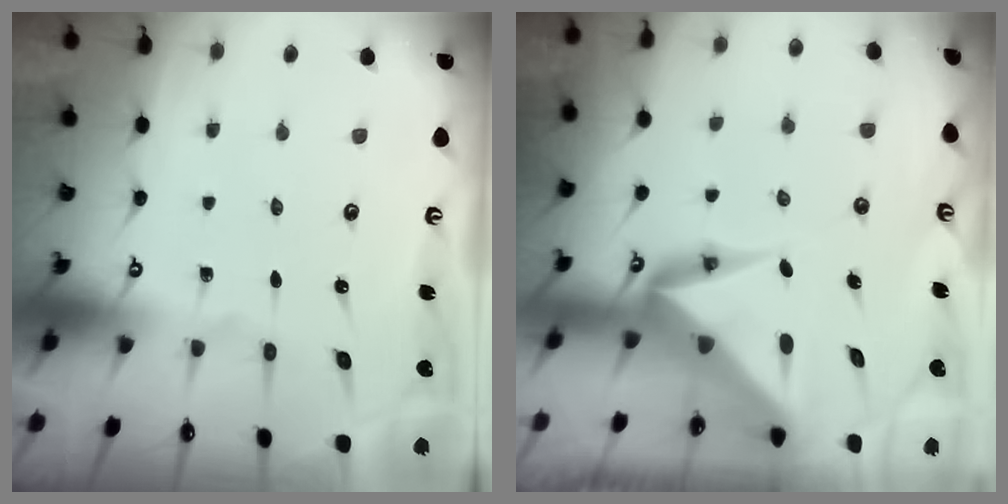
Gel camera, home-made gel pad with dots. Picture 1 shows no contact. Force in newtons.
{"total": 8.7, "press": 8.6, "slide": 0.5}